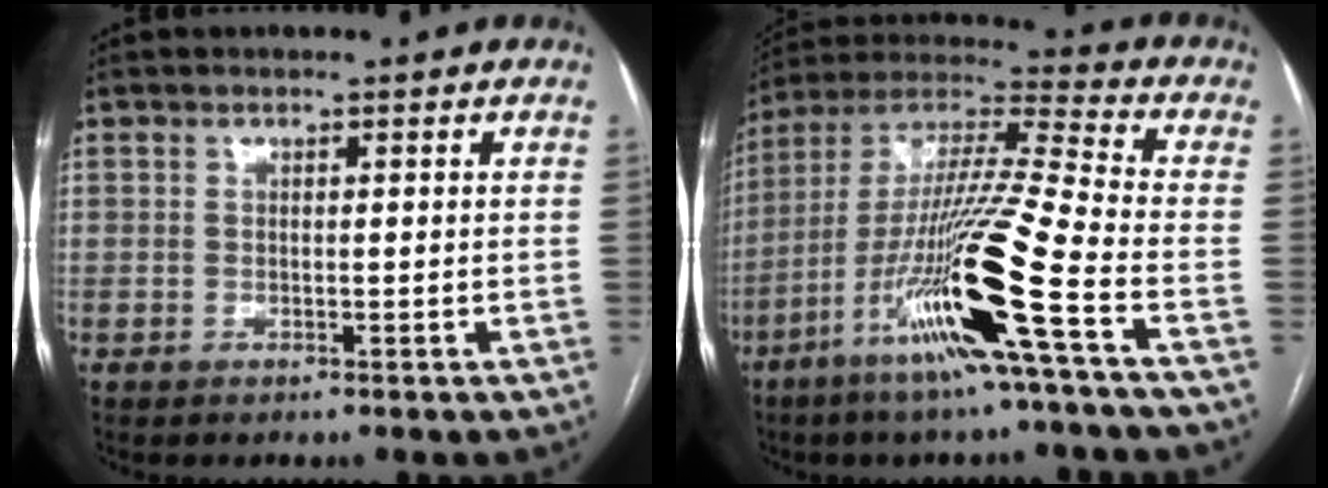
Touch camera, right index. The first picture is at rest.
{"total": 19.2, "force": [-8.2, -1.4, 17.3], "torque": [-0.356, -0.030, -0.164]}